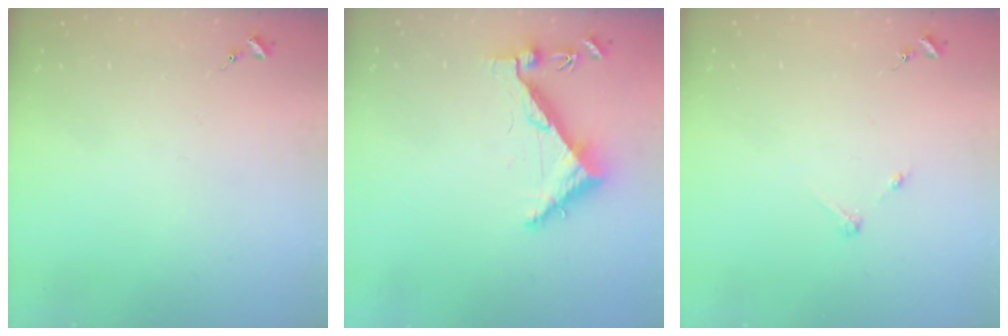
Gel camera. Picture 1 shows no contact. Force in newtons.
{"total": 6.3, "press": 6.2, "slide": 0.7}
{"total": 2.7, "press": 2.7, "slide": 0.3}